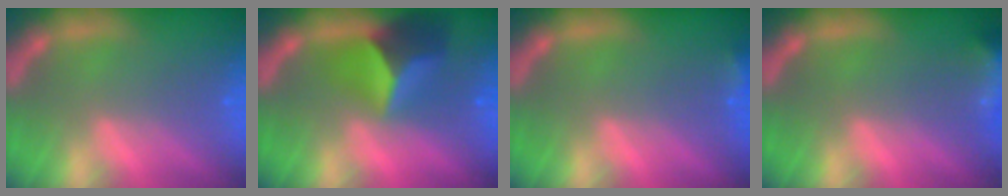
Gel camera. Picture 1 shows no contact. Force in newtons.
{"total": 6.9}
{"total": 1.4}
{"total": 6.5}